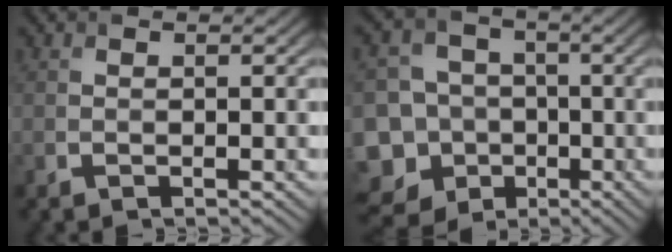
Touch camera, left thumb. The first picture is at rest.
{"total": 16.3, "force": [-8.9, 13.0, 4.3], "torque": [-0.146, -0.036, -0.148]}